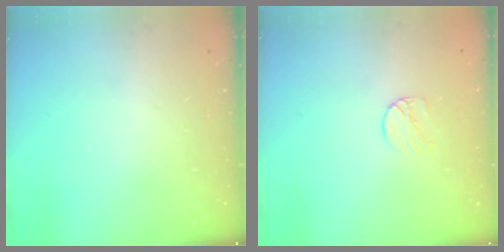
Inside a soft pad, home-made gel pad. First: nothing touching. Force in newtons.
{"total": 7.2, "press": 7.2, "slide": 0.7}